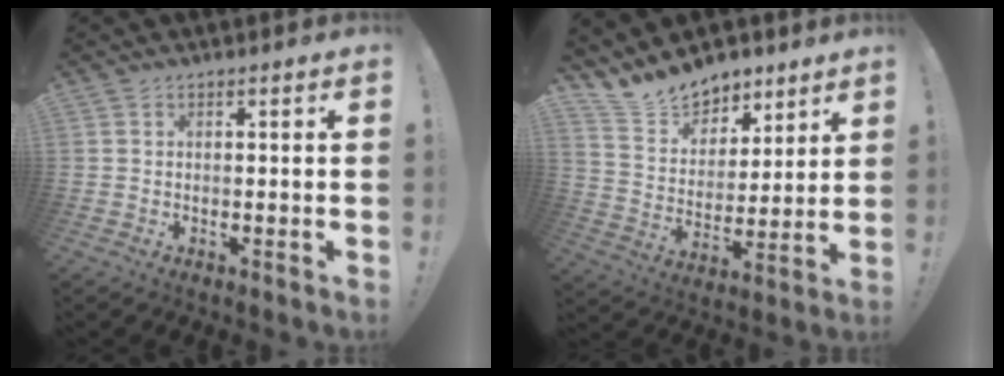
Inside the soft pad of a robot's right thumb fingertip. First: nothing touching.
{"total": 13.9, "force": [12.0, 6.7, 2.4], "torque": [-0.058, -0.095, 0.228]}